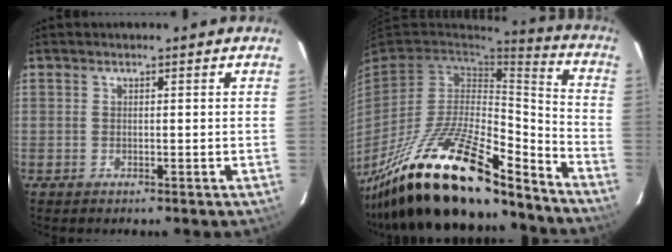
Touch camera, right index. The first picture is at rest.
{"total": 28.5, "force": [-20.4, 8.3, 18.0], "torque": [-0.326, -0.030, -0.341]}